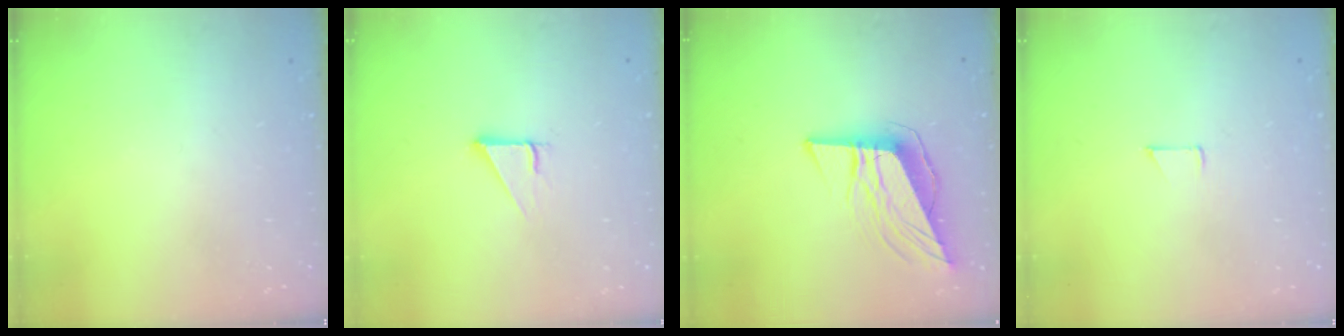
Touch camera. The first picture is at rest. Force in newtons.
{"total": 2.7, "press": 2.7, "slide": 0.0}
{"total": 11.2, "press": 10.6, "slide": 3.7}
{"total": 3.4, "press": 3.4, "slide": 0.3}